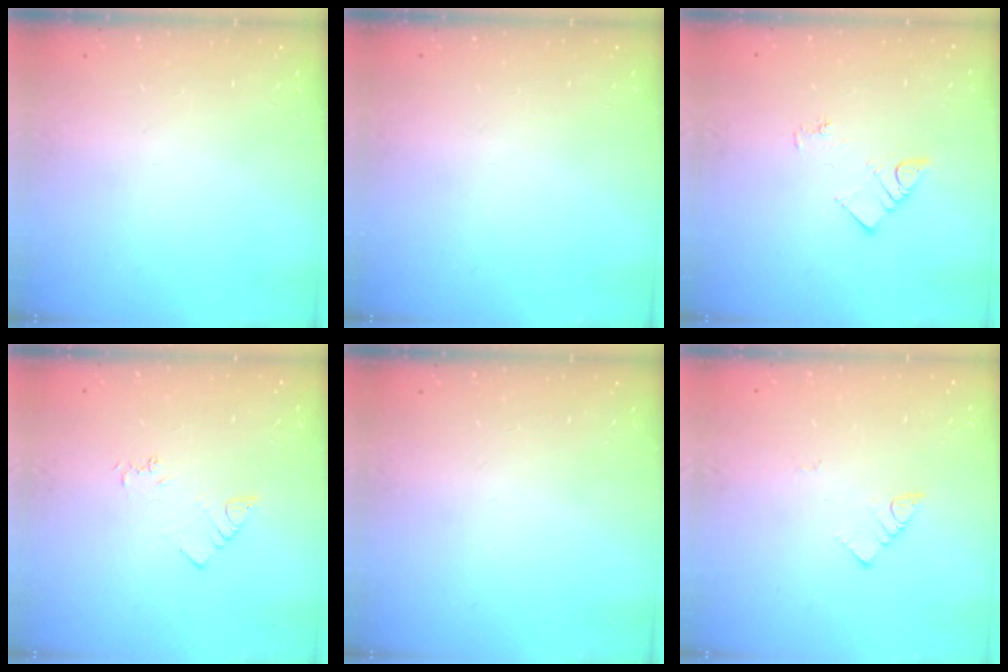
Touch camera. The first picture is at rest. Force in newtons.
{"total": 0.0}
{"total": 3.8, "press": 3.8, "slide": 0.4}
{"total": 2.3, "press": 2.3, "slide": 0.3}
{"total": 0.0}
{"total": 3.0, "press": 3.0, "slide": 0.2}